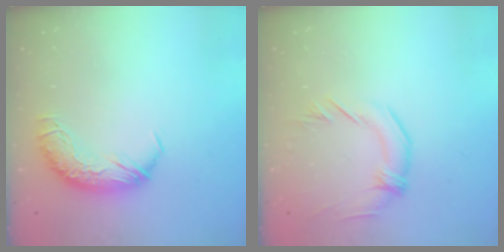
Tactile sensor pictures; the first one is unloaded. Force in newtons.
{"total": 1.3, "press": 1.3, "slide": 0.4}